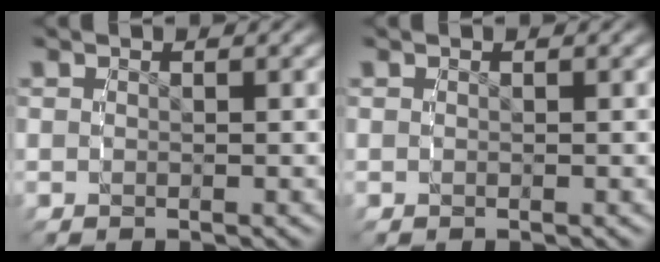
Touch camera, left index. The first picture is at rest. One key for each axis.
{"total": 0.0}